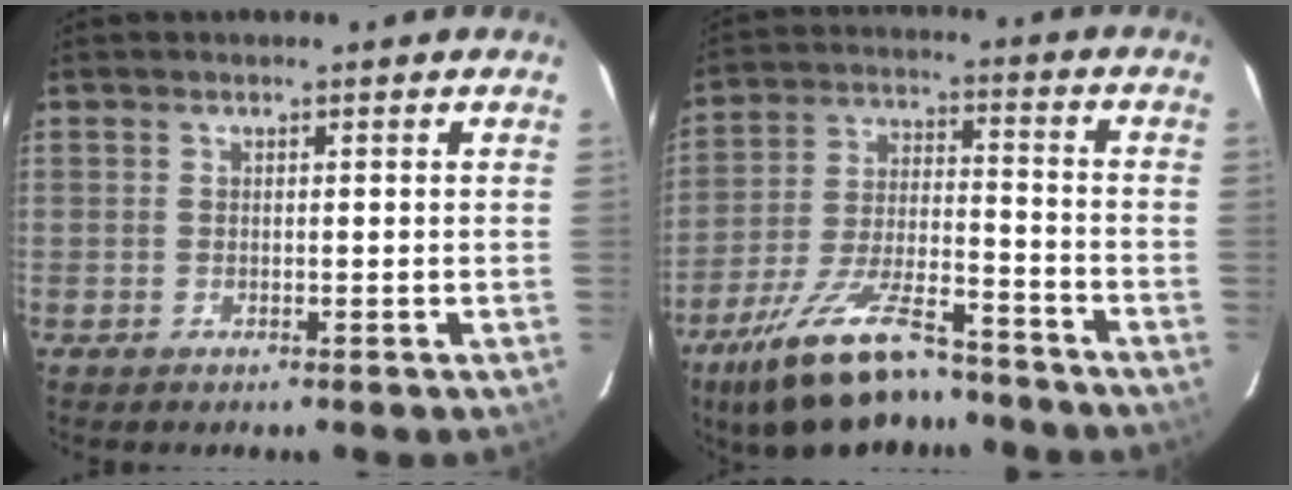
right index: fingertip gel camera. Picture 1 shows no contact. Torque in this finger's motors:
{"motor_torque": [1.22, -0.91, 0.53, 0.10]}